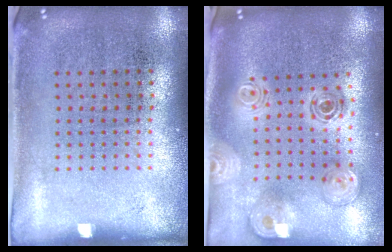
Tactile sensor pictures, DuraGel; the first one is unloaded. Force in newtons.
{"total": 1.7, "press": 1.5, "slide": 0.8}